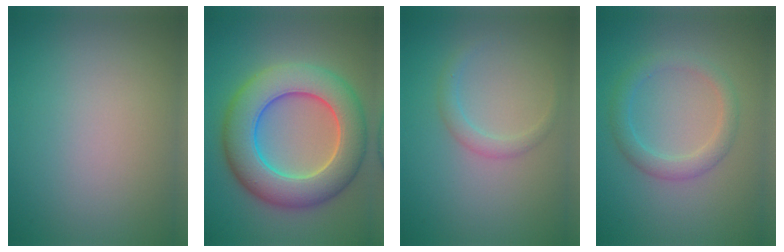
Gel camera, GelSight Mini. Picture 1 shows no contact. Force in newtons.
{"total": 10.0, "press": 10.0, "slide": 0.4}
{"total": 1.5, "press": 1.5, "slide": 0.1}
{"total": 2.6, "press": 2.6, "slide": 0.1}